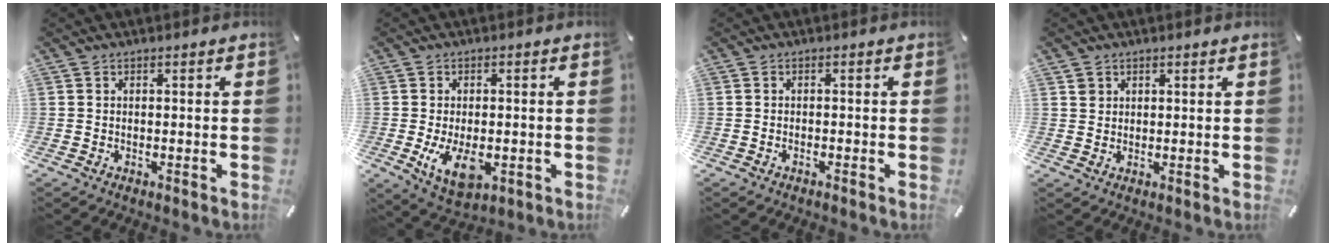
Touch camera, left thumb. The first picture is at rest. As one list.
[{"total": 8.7, "force": [-1.7, 4.9, 7.0], "torque": [-0.136, -0.011, -0.029]}, {"total": 0.9, "force": [-0.7, 0.2, 0.5], "torque": [-0.013, -0.002, -0.014]}, {"total": 1.9, "force": [1.2, 1.5, 0.2], "torque": [0.010, -0.008, 0.020]}]